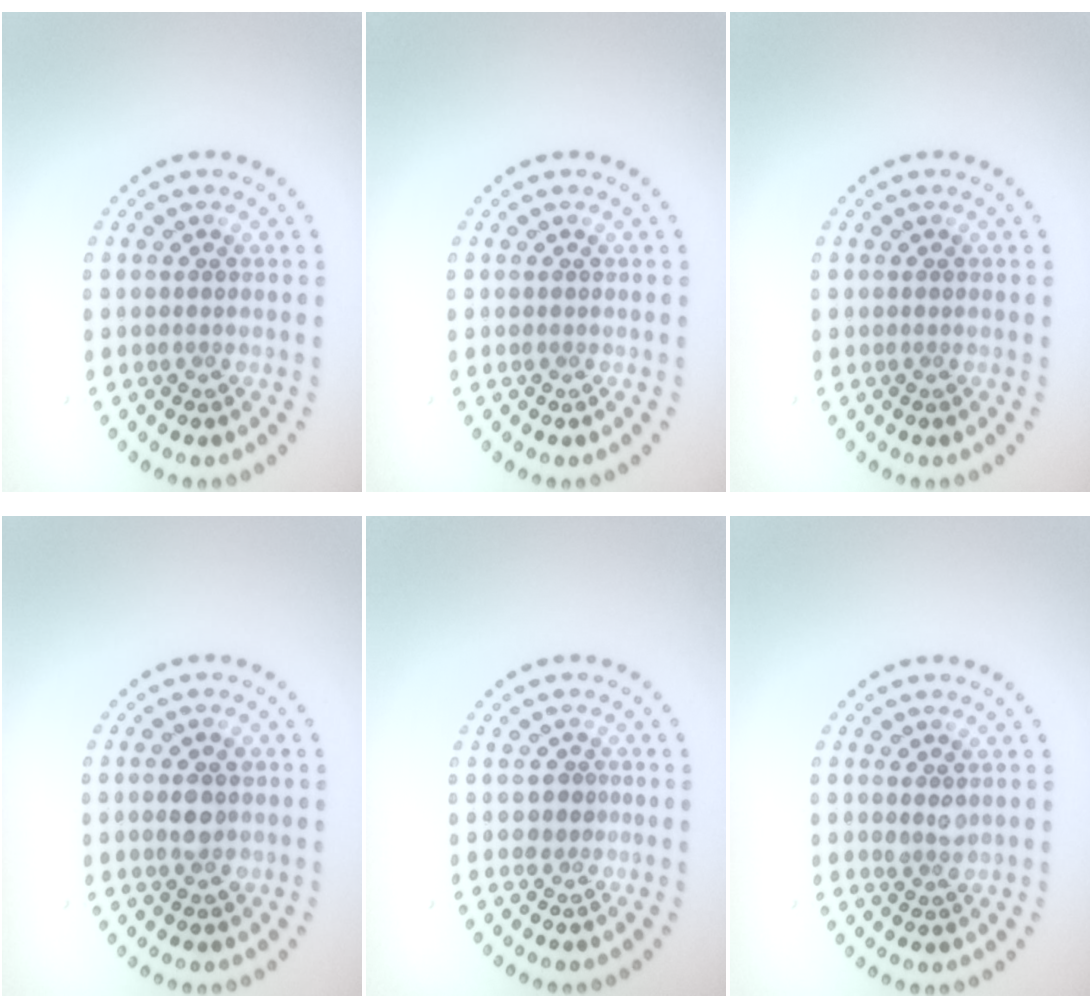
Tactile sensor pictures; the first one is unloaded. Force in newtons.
{"total": 0.0}
{"total": 0.0}
{"total": 2.5, "press": 2.5, "slide": 0.2}
{"total": 1.0, "press": 0.8, "slide": 0.7}
{"total": 1.5, "press": 1.4, "slide": 0.7}